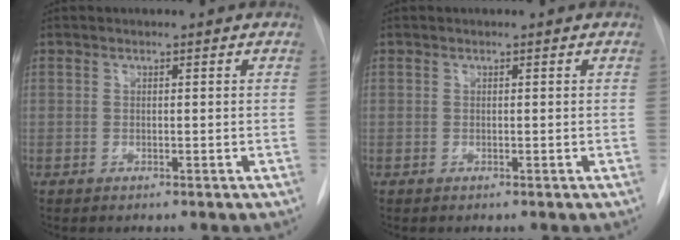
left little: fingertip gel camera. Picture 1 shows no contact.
{"total": 0.0}